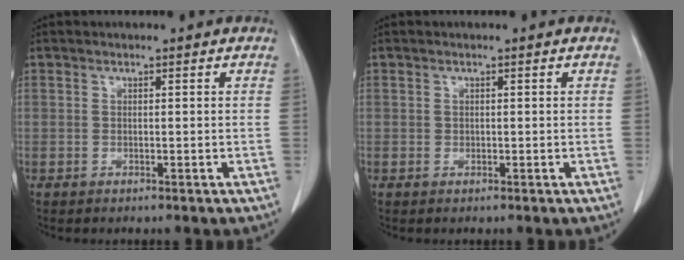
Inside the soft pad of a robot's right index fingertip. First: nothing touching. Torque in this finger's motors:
{"motor_torque": [0.07, -0.01, 0.02, 0.00]}